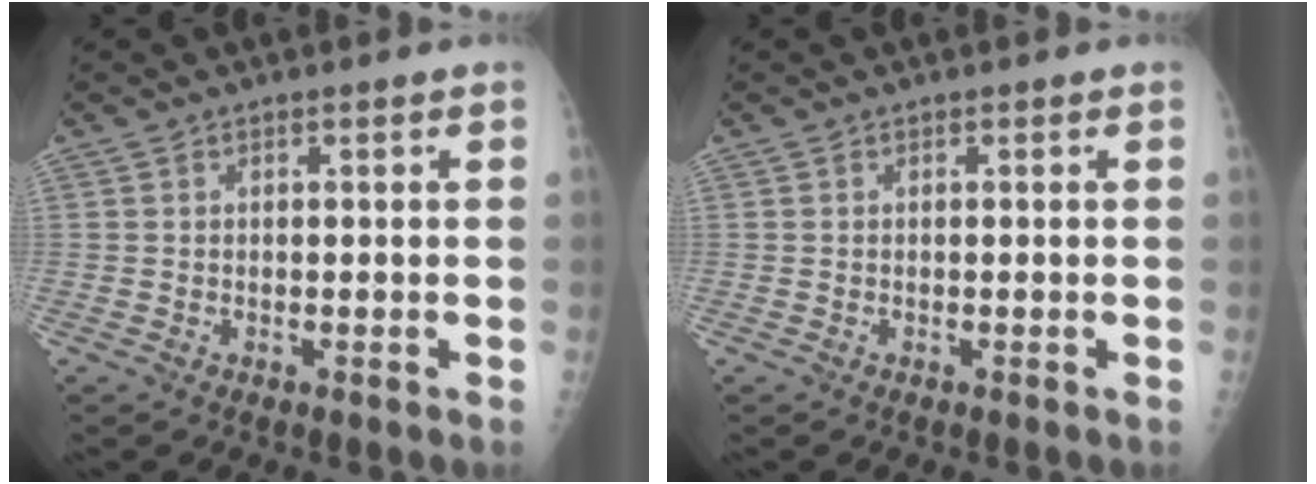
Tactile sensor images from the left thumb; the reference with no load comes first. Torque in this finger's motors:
{"motor_torque": [0.02, 0.02, -0.03, -0.06, 0.00]}